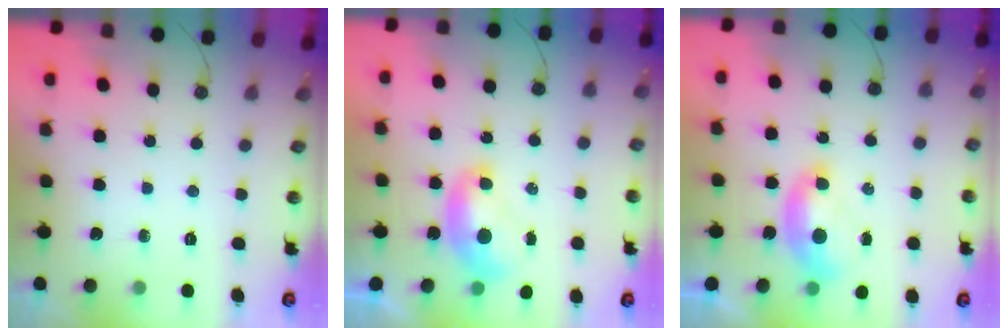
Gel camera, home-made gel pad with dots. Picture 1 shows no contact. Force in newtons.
{"total": 1.7, "press": 1.6, "slide": 0.1}
{"total": 1.5, "press": 1.4, "slide": 0.6}